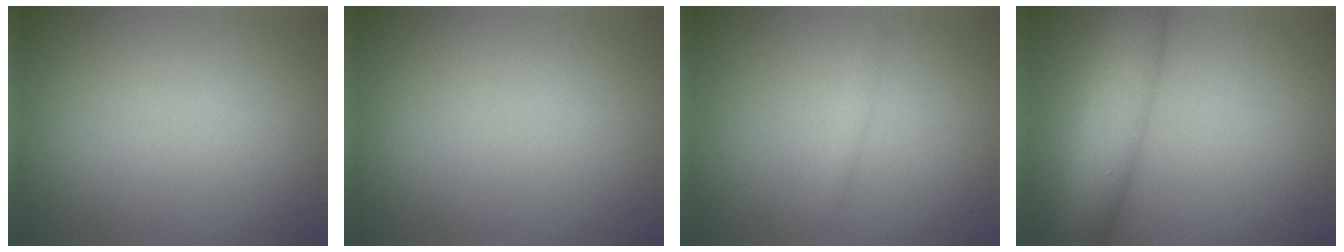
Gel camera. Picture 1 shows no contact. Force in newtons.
{"total": 0.0}
{"total": 0.6, "press": 0.6, "slide": 0.0}
{"total": 6.7, "press": 6.7, "slide": 0.2}